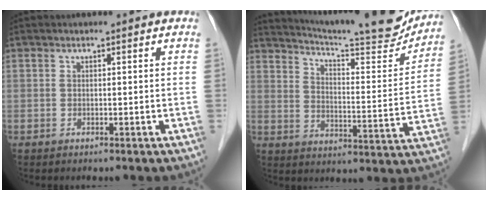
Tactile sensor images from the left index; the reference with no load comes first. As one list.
[{"total": 21.7, "force": [20.2, 1.5, 7.6], "torque": [-0.117, -0.051, 0.267]}]